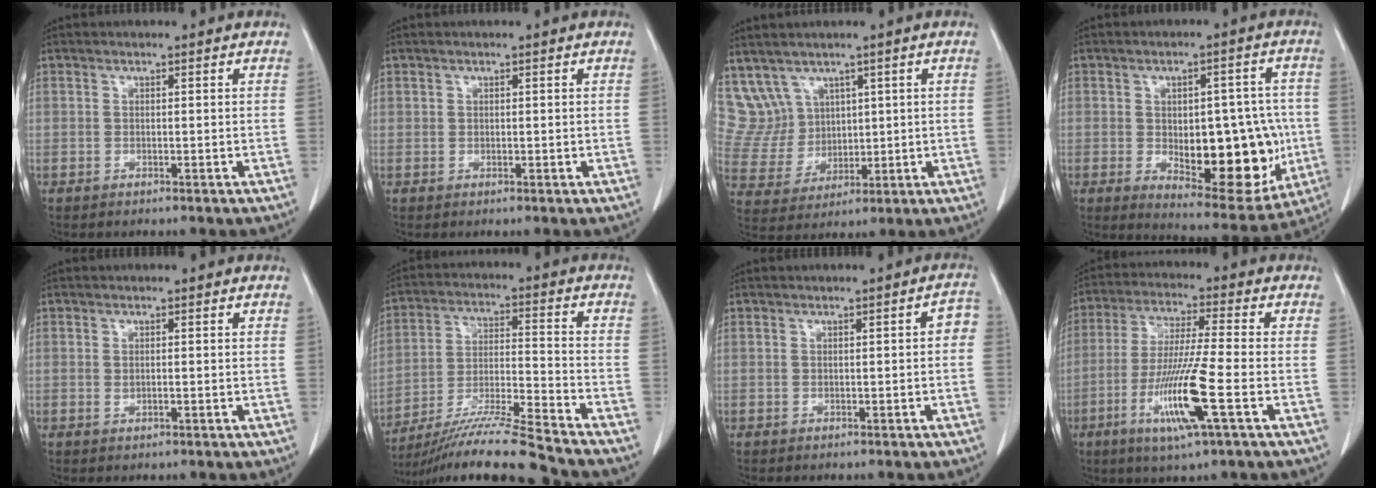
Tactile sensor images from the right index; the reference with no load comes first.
{"total": 0.5, "force": [0.4, 0.4, 0.0], "torque": [0.006, 0.004, 0.006]}
{"total": 8.6, "force": [5.4, 6.6, 0.4], "torque": [-0.024, 0.036, 0.127]}
{"total": 16.2, "force": [-2.5, 7.0, 14.3], "torque": [-0.186, 0.006, -0.010]}
{"total": 0.7, "force": [0.0, 0.3, 0.6], "torque": [-0.013, 0.000, 0.003]}
{"total": 15.6, "force": [-13.9, -1.9, 6.8], "torque": [-0.121, -0.010, -0.244]}
{"total": 2.0, "force": [-0.2, 0.7, 1.9], "torque": [-0.013, 0.008, -0.004]}
{"total": 12.2, "force": [-4.3, -0.3, 11.4], "torque": [-0.228, -0.020, -0.082]}